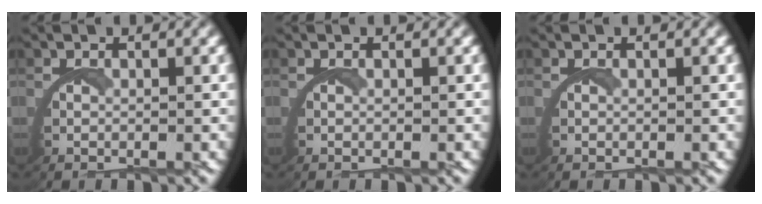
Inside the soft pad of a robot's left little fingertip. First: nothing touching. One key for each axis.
{"total": 0.0}
{"total": 0.0}